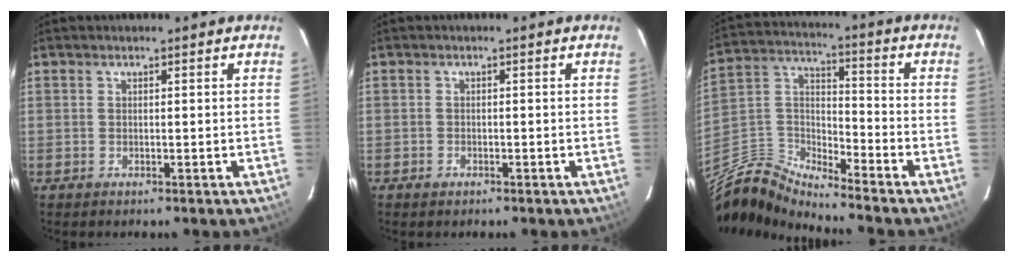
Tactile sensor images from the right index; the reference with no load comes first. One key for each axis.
{"total": 1.2, "fx": -0.8, "fy": 0.8, "fz": 0.2, "tx": -0.004, "ty": 0.002, "tz": -0.014}
{"total": 8.9, "fx": -8.5, "fy": 1.1, "fz": 2.5, "tx": -0.078, "ty": 0.021, "tz": -0.187}